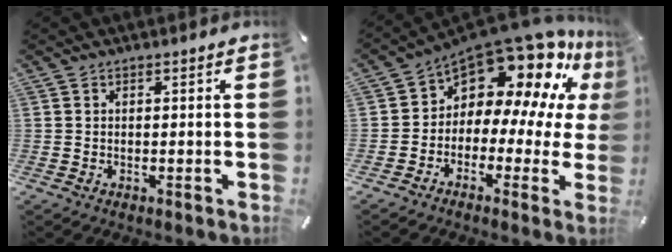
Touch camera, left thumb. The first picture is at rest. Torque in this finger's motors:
{"motor_torque": [1.85, 3.16, 0.57, -0.04, 0.13]}